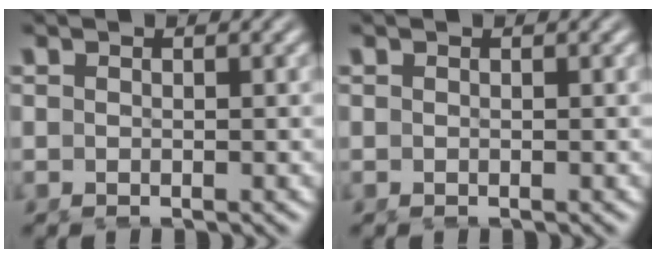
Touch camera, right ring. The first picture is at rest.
{"total": 0.0}